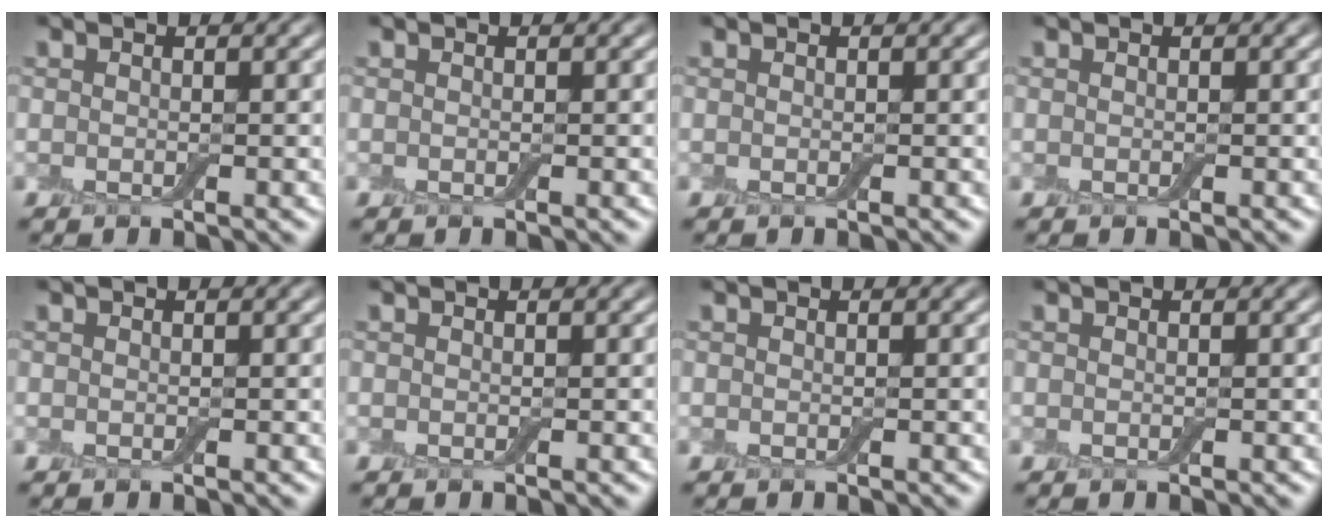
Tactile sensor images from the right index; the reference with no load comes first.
{"total": 0.0}
{"total": 0.0}
{"total": 0.0}
{"total": 0.0}
{"total": 0.0}
{"total": 0.0}
{"total": 0.0}